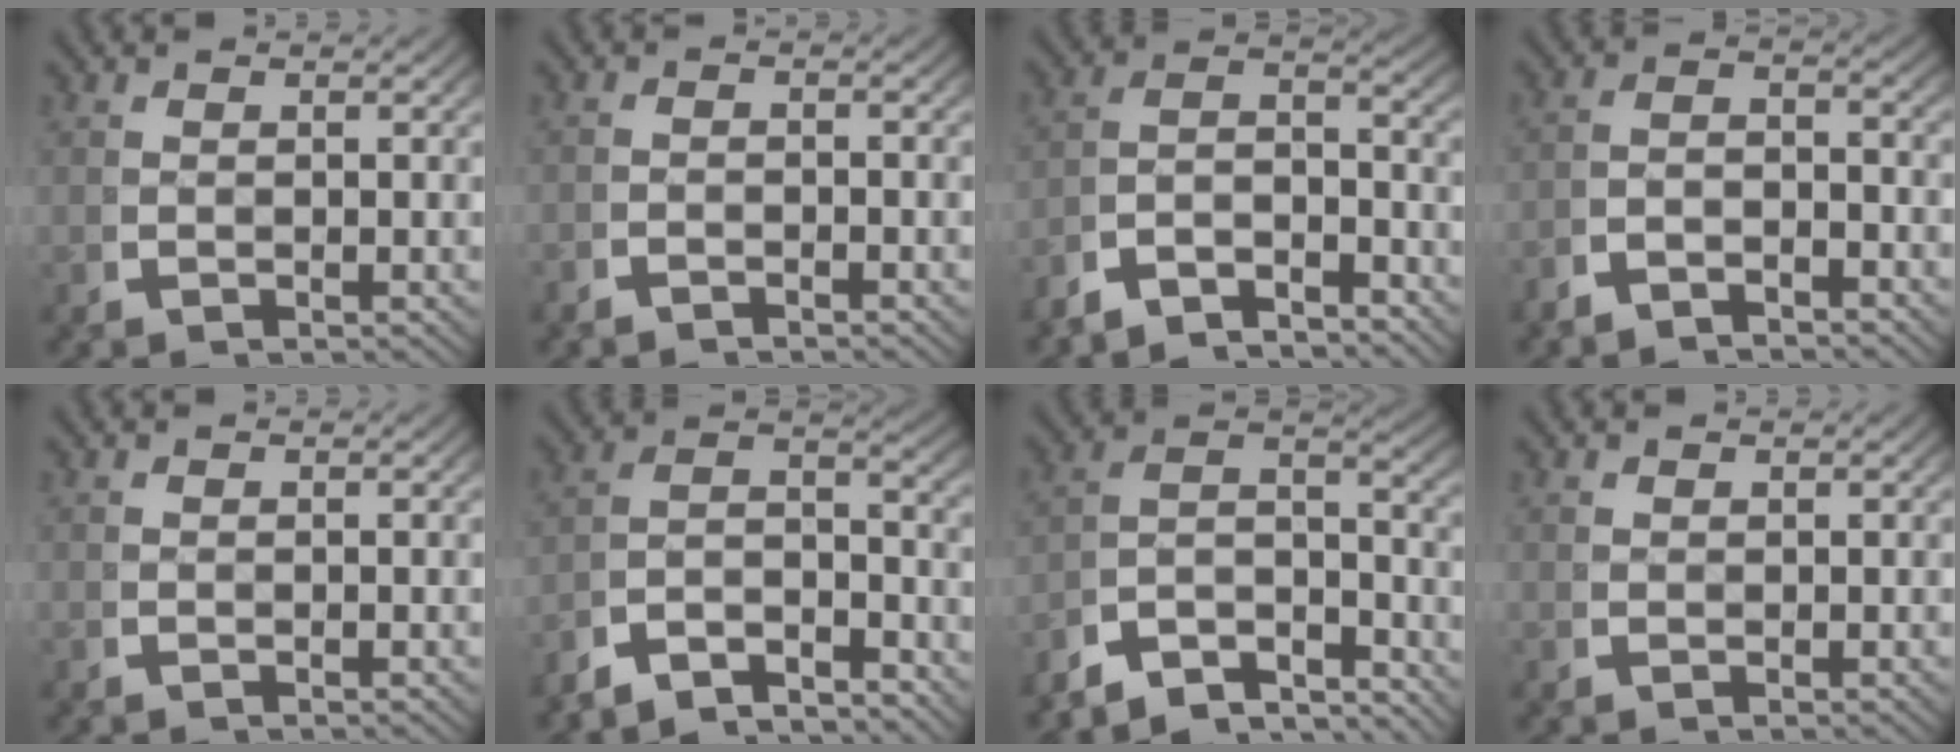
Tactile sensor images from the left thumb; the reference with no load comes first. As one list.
[{"total": 1.3, "force": [-1.3, 0.2, 0.2], "torque": [0.003, 0.000, -0.029]}, {"total": 6.5, "force": [-2.8, 3.8, 4.5], "torque": [-0.074, -0.020, -0.054]}, {"total": 2.8, "force": [-2.2, 1.0, 1.3], "torque": [-0.021, -0.010, -0.044]}, {"total": 0.0}, {"total": 7.5, "force": [-3.2, 4.6, 5.1], "torque": [-0.091, -0.026, -0.057]}, {"total": 10.4, "force": [-4.1, 7.1, 6.4], "torque": [-0.137, -0.039, -0.067]}, {"total": 0.7, "force": [0.7, 0.1, 0.0], "torque": [0.000, -0.002, 0.017]}]